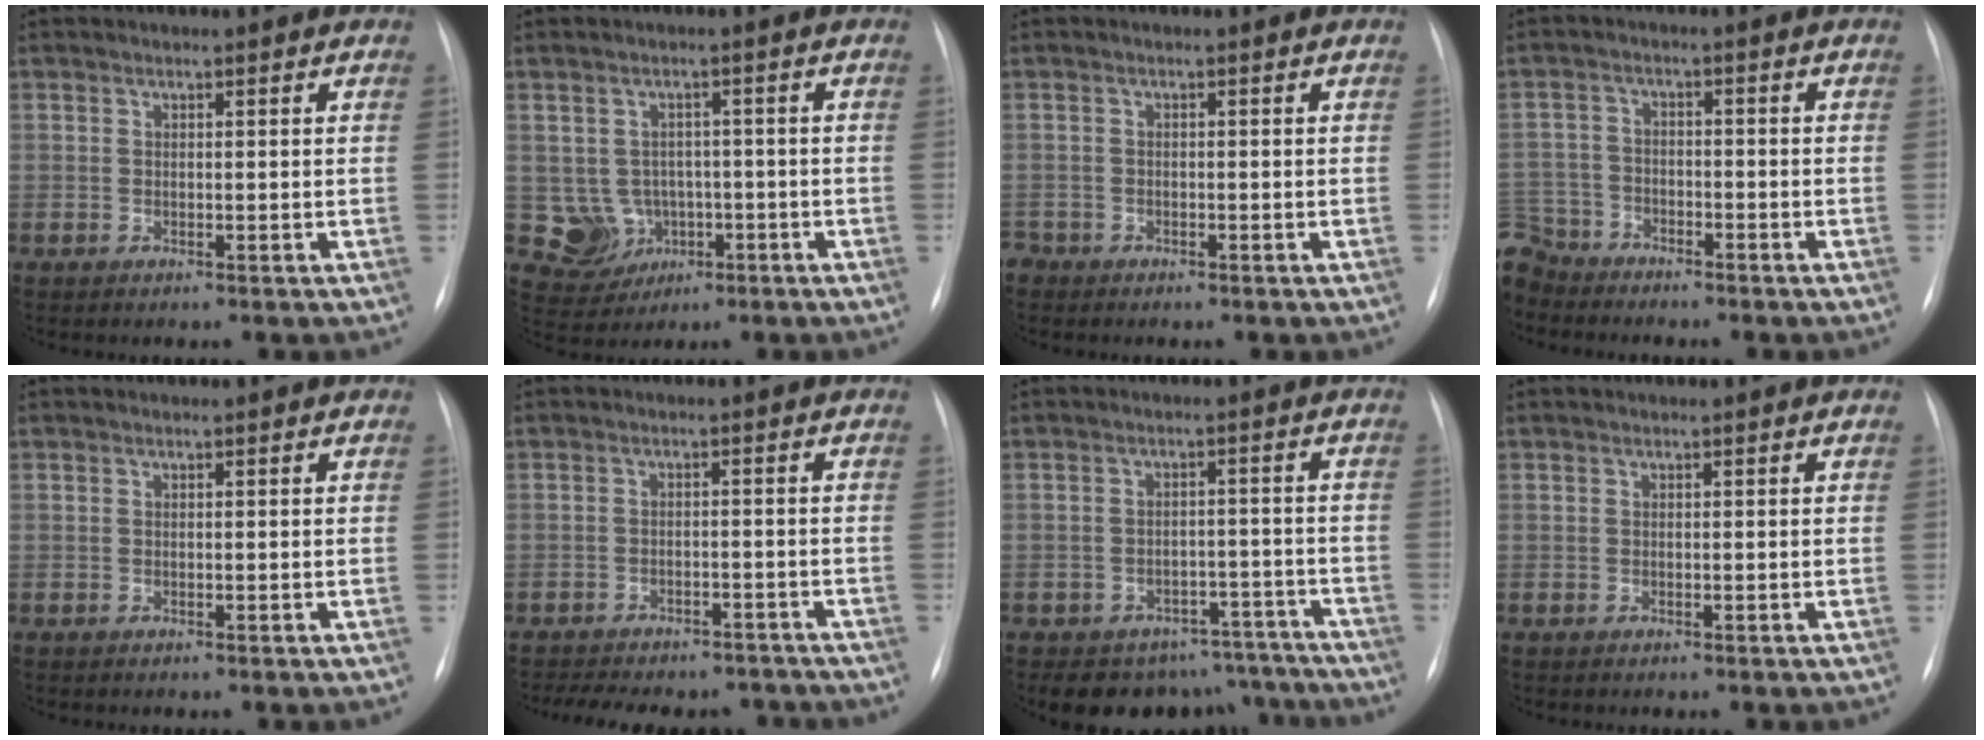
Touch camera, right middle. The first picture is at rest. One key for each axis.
{"total": 6.3, "fx": -1.2, "fy": 5.9, "fz": 1.5, "tx": -0.029, "ty": 0.013, "tz": -0.007}
{"total": 1.8, "fx": -1.3, "fy": 1.2, "fz": 0.0, "tx": -0.002, "ty": 0.003, "tz": -0.025}
{"total": 8.6, "fx": -7.4, "fy": 4.3, "fz": 0.6, "tx": -0.027, "ty": 0.005, "tz": -0.142}
{"total": 0.0}
{"total": 14.3, "fx": -12.4, "fy": 5.5, "fz": 4.6, "tx": -0.096, "ty": 0.010, "tz": -0.153}
{"total": 11.3, "fx": -9.6, "fy": 5.9, "fz": 1.2, "tx": 0.008, "ty": 0.033, "tz": -0.109}
{"total": 0.0}